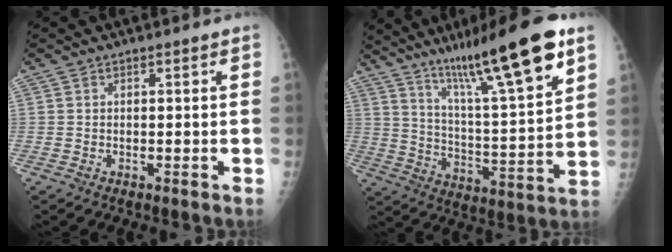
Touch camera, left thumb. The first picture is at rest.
{"total": 22.0, "force": [13.7, 2.6, 17.0], "torque": [-0.256, -0.051, 0.226]}